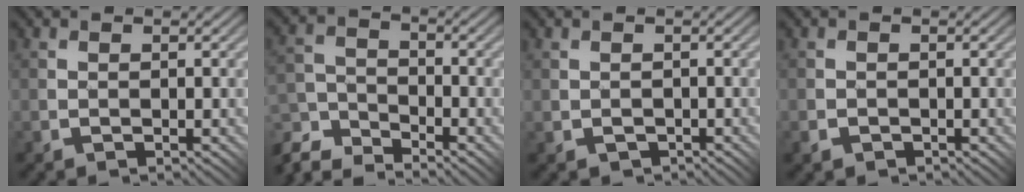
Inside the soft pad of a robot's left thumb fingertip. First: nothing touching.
{"total": 7.1, "force": [-6.1, 2.5, 2.6], "torque": [-0.066, -0.004, -0.131]}
{"total": 1.2, "force": [-0.5, 1.0, 0.6], "torque": [-0.015, -0.004, -0.007]}
{"total": 0.9, "force": [-0.6, 0.7, -0.1], "torque": [0.000, -0.003, -0.013]}